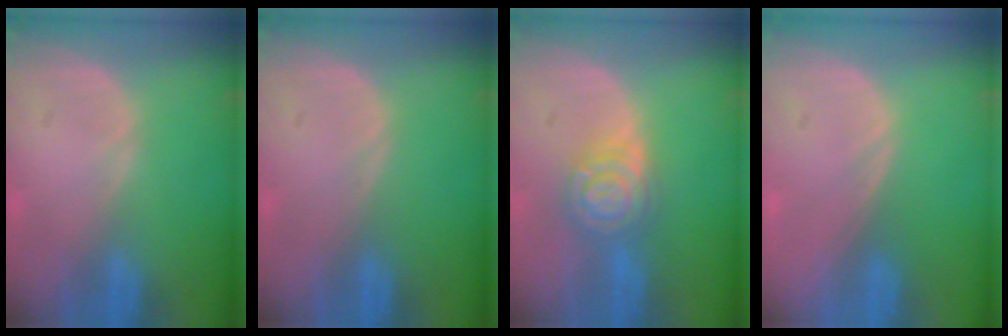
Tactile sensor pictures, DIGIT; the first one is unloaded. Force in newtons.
{"total": 0.0}
{"total": 6.3, "press": 6.3, "slide": 0.5}
{"total": 0.0}